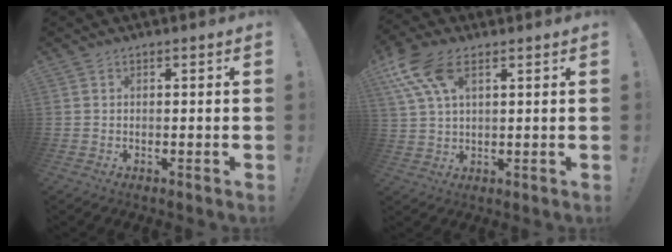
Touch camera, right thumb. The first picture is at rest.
{"total": 11.4, "force": [5.7, 5.6, 8.2], "torque": [-0.158, -0.017, 0.107]}